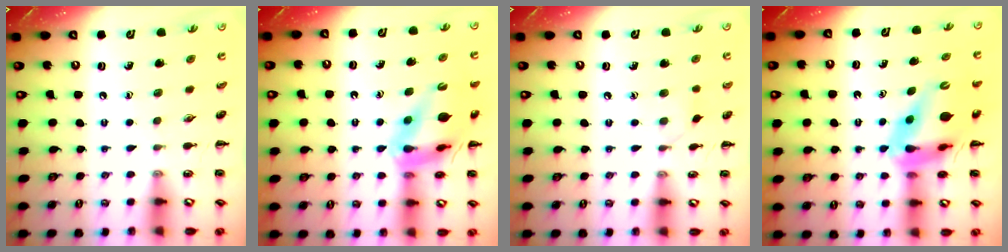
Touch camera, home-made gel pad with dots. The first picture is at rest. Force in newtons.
{"total": 15.5, "press": 15.4, "slide": 2.3}
{"total": 5.4, "press": 5.0, "slide": 2.0}
{"total": 12.2, "press": 11.7, "slide": 3.4}